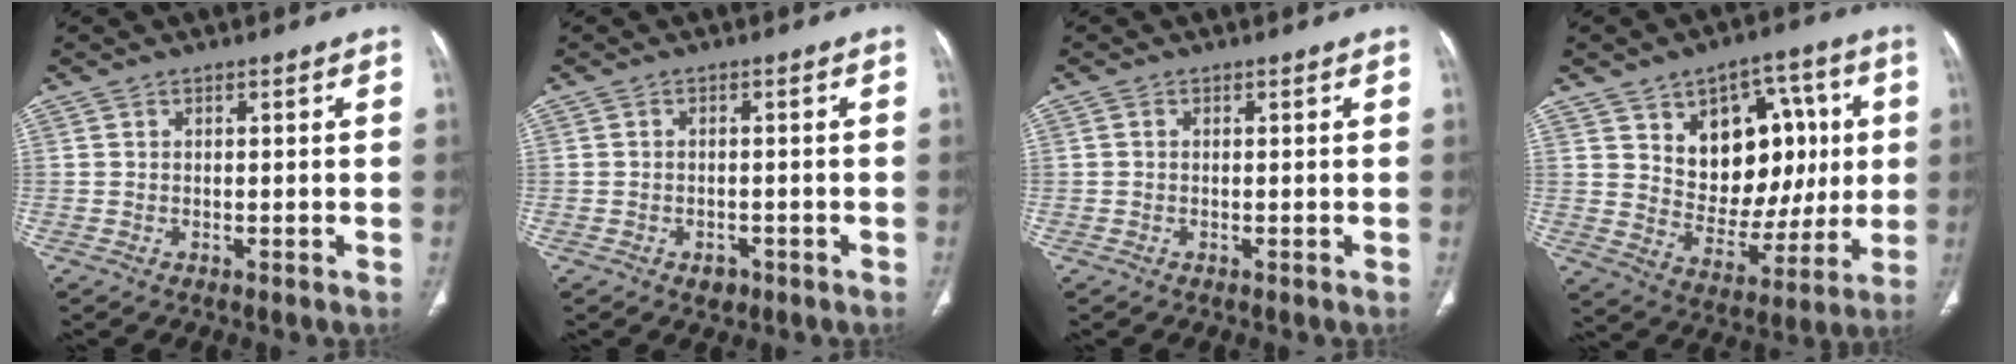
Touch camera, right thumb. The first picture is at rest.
{"total": 2.1, "force": [-1.1, 1.5, 0.9], "torque": [-0.006, 0.005, -0.010]}
{"total": 0.0}
{"total": 18.9, "force": [4.7, 12.4, 13.5], "torque": [-0.137, -0.007, 0.088]}